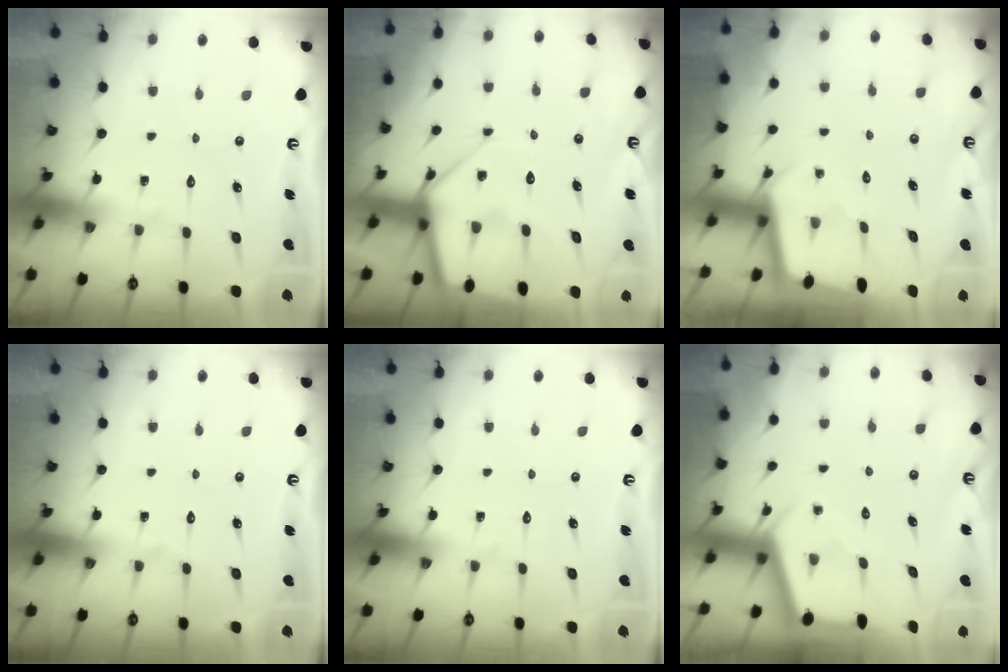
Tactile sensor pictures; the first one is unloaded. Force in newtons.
{"total": 12.5, "press": 12.4, "slide": 1.0}
{"total": 2.3, "press": 2.3, "slide": 0.1}
{"total": 0.0}
{"total": 0.0}
{"total": 2.2, "press": 2.2, "slide": 0.3}